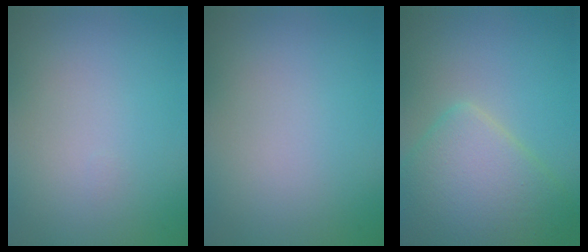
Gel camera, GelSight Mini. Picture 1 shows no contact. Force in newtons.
{"total": 0.0}
{"total": 6.3, "press": 6.3, "slide": 0.3}